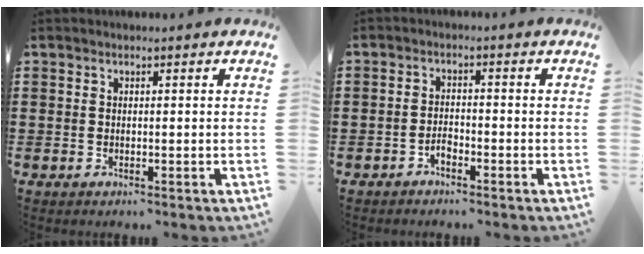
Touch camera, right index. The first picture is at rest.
{"total": 1.8, "force": [-1.5, 0.9, 0.7], "torque": [-0.018, 0.002, -0.031]}